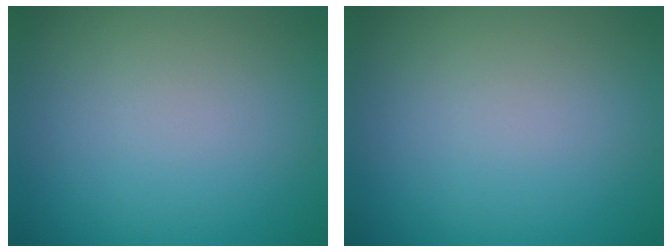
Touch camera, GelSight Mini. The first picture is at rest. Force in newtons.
{"total": 0.0}